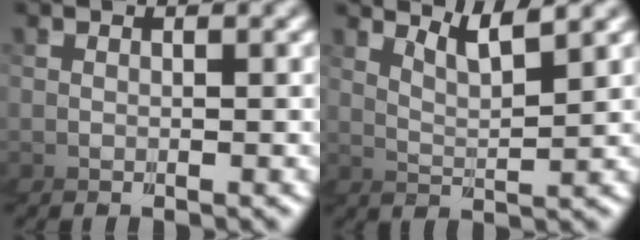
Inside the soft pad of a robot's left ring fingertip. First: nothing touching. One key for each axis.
{"total": 5.9, "fx": 4.6, "fy": -2.7, "fz": -2.5, "tx": -0.004, "ty": 0.023, "tz": 0.064}